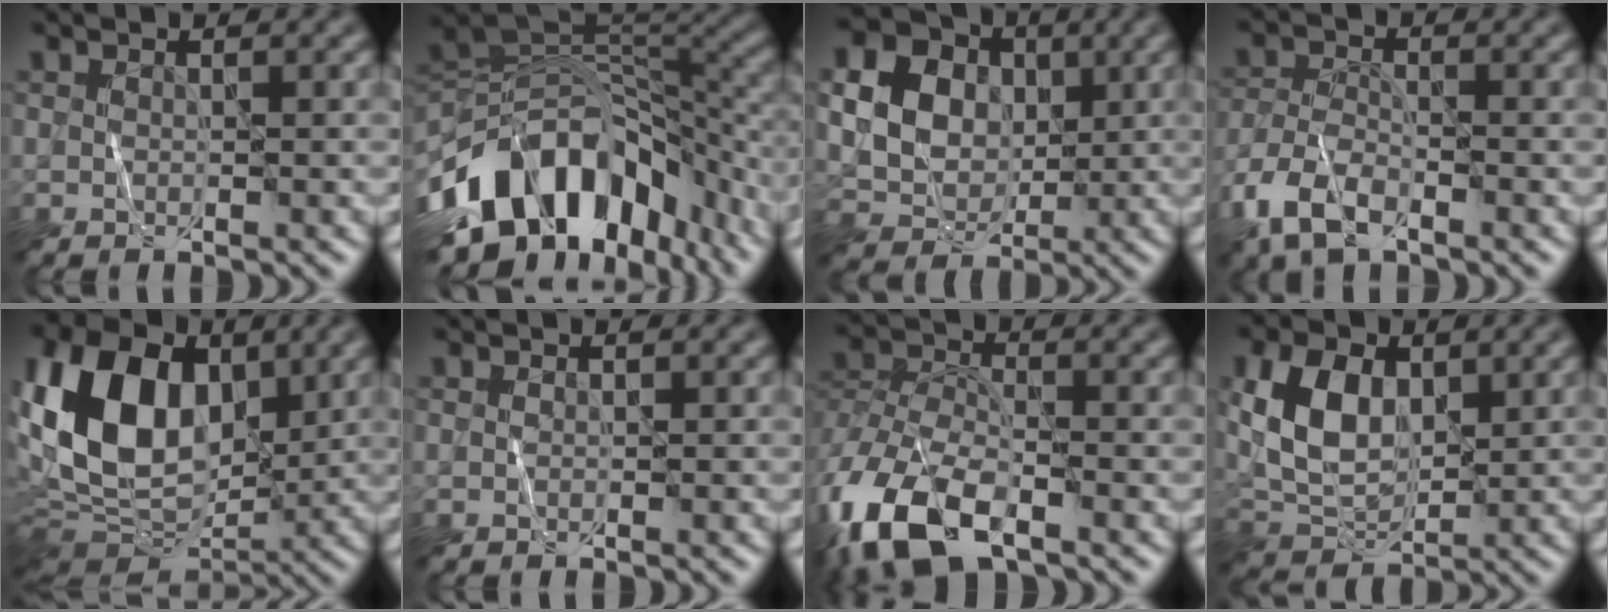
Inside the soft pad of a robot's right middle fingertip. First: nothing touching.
{"total": 14.9, "force": [-7.0, 8.9, 9.6], "torque": [-0.172, 0.012, -0.120]}
{"total": 16.7, "force": [4.0, 14.7, 6.8], "torque": [-0.184, 0.036, 0.051]}
{"total": 5.5, "force": [-3.6, 2.5, 3.3], "torque": [-0.076, -0.005, -0.080]}
{"total": 14.5, "force": [2.7, 9.6, 10.5], "torque": [-0.223, 0.021, 0.037]}
{"total": 0.0}
{"total": 10.9, "force": [-6.6, 5.0, 7.1], "torque": [-0.159, -0.014, -0.135]}
{"total": 6.8, "force": [1.4, 4.5, 4.9], "torque": [-0.107, 0.004, 0.027]}